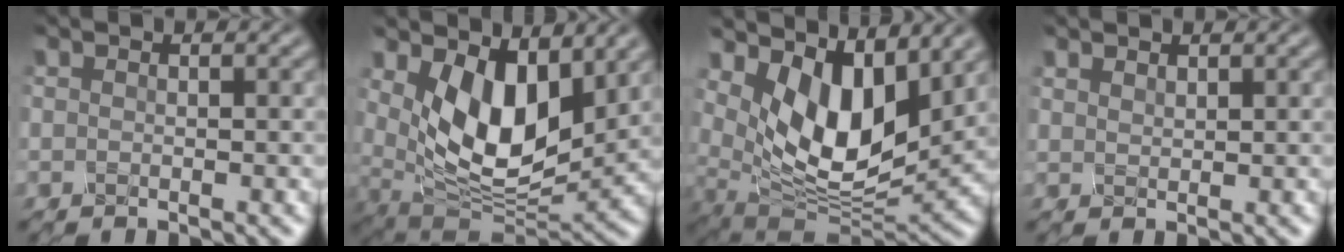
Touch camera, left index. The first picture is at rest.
{"total": 8.1, "force": [2.2, 4.5, 6.4], "torque": [-0.121, -0.025, 0.049]}
{"total": 8.8, "force": [3.5, 4.5, 6.7], "torque": [-0.125, -0.022, 0.071]}
{"total": 0.9, "force": [0.7, -0.3, -0.6], "torque": [0.004, 0.001, 0.027]}